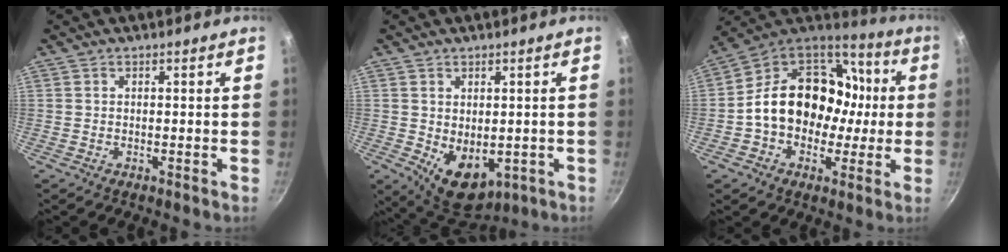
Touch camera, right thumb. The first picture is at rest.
{"total": 9.8, "force": [-2.1, 6.1, 7.4], "torque": [-0.095, -0.010, -0.009]}
{"total": 20.8, "force": [-0.9, 15.6, 13.7], "torque": [-0.184, 0.055, -0.015]}